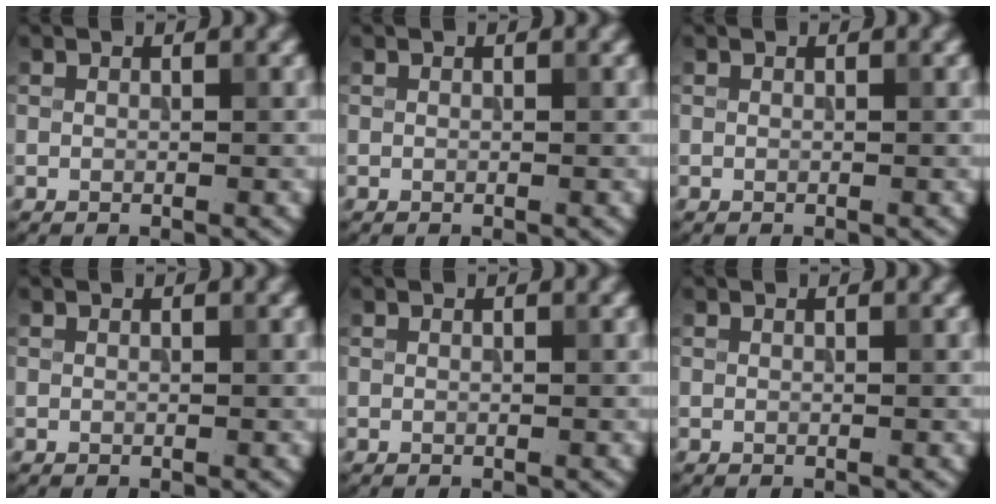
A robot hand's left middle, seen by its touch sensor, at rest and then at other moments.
{"total": 0.0}
{"total": 0.0}
{"total": 0.0}
{"total": 0.0}
{"total": 0.0}